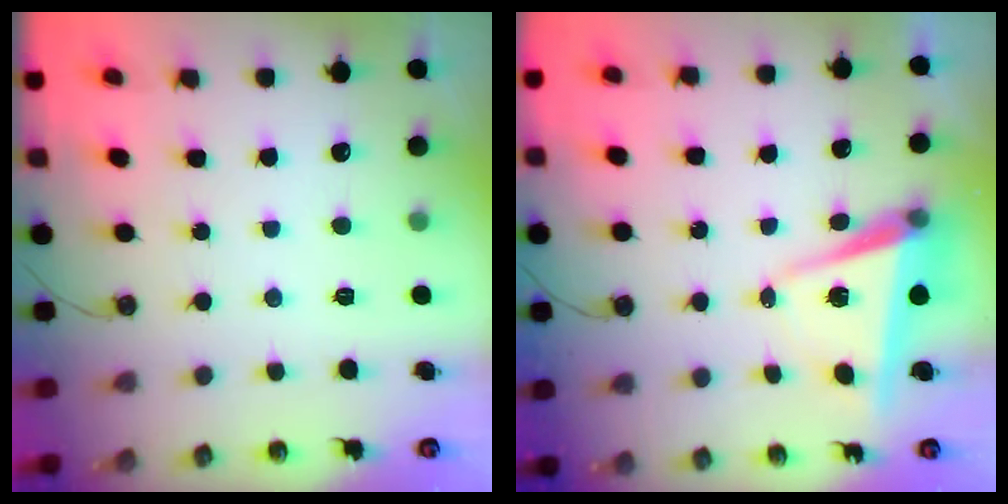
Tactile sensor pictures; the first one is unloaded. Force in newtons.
{"total": 6.3, "press": 5.0, "slide": 3.8}